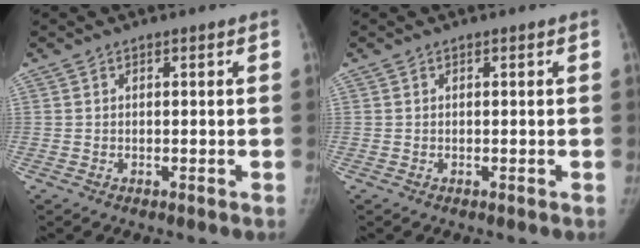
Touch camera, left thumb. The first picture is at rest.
{"total": 0.0}